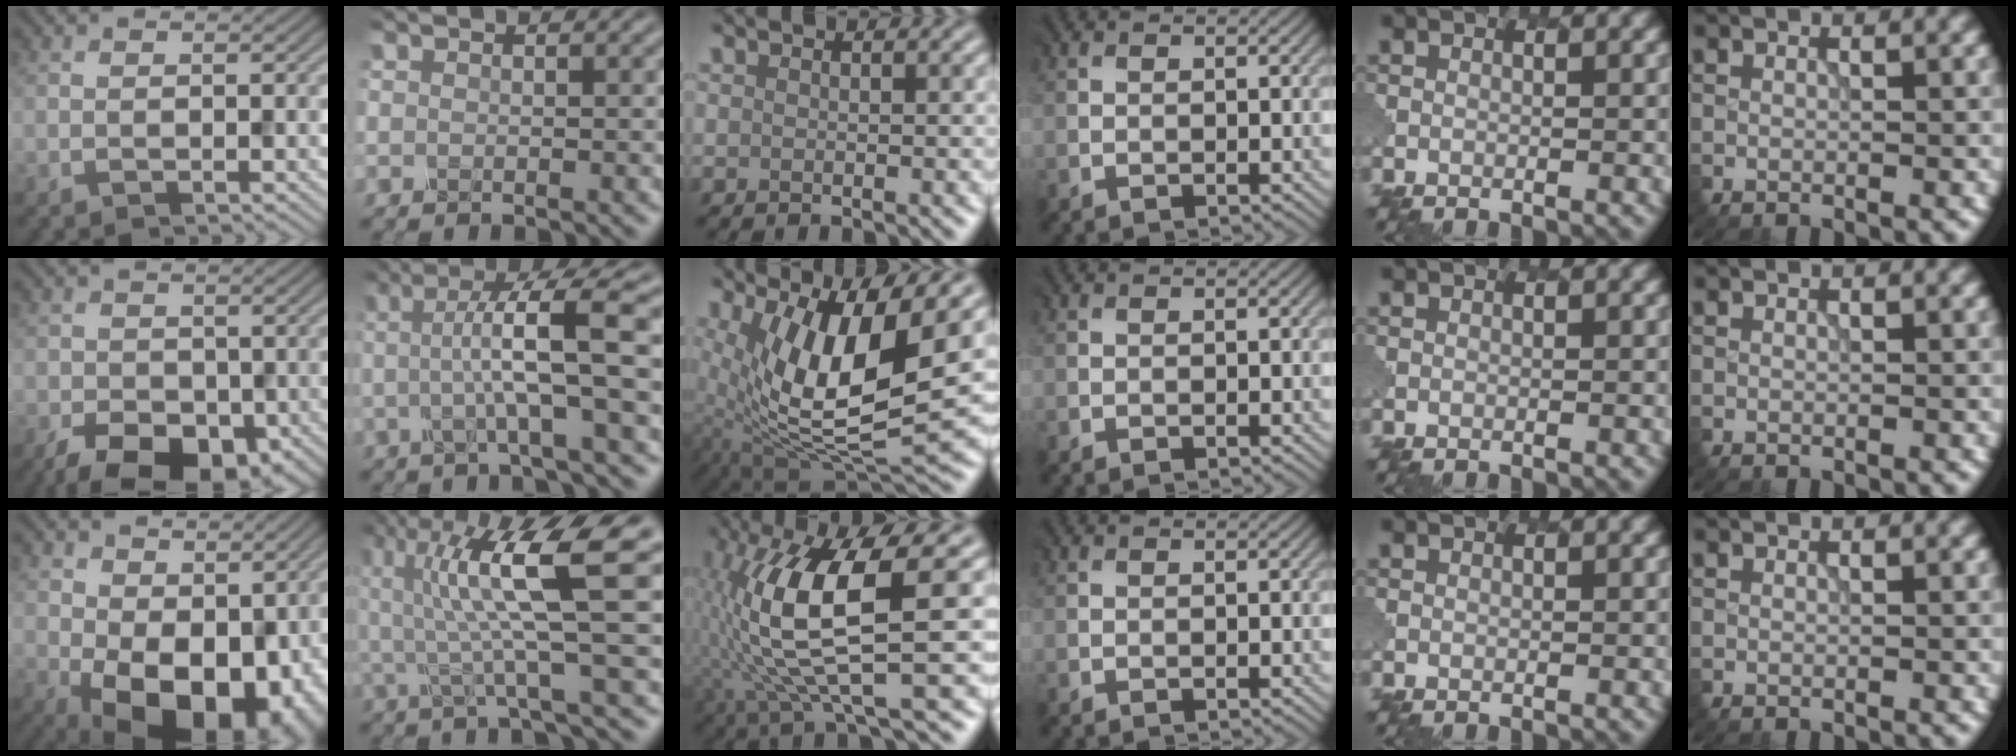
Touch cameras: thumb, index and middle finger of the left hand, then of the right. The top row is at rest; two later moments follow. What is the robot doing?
{"motion": "dispense", "object": "oil cruet"}